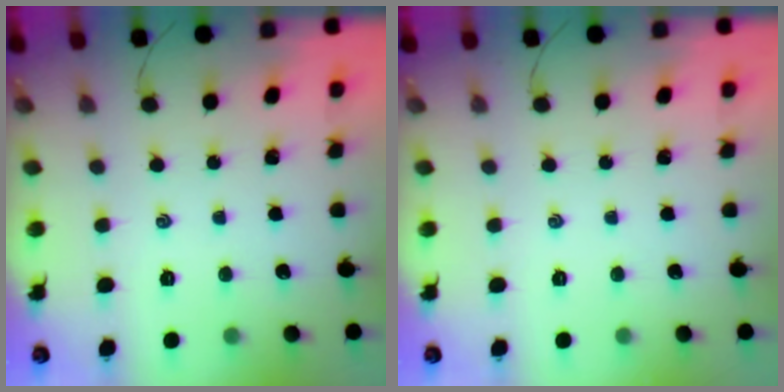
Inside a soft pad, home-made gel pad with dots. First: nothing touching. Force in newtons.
{"total": 0.0}